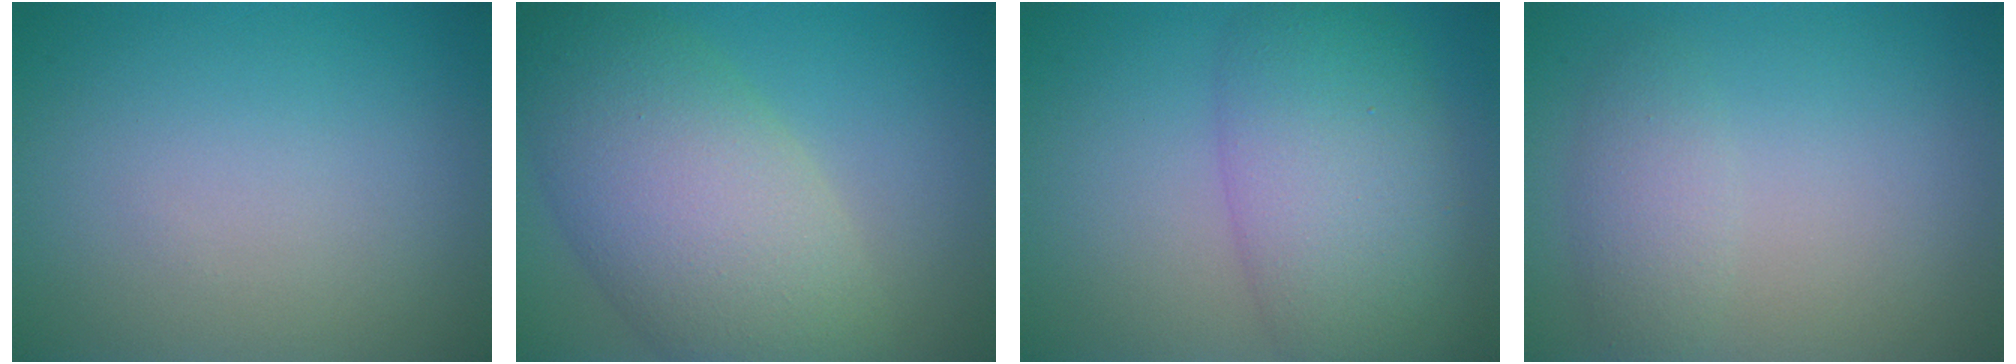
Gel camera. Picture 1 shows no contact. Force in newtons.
{"total": 9.9, "press": 9.9, "slide": 0.7}
{"total": 7.8, "press": 7.8, "slide": 0.2}
{"total": 2.1, "press": 2.1, "slide": 0.1}